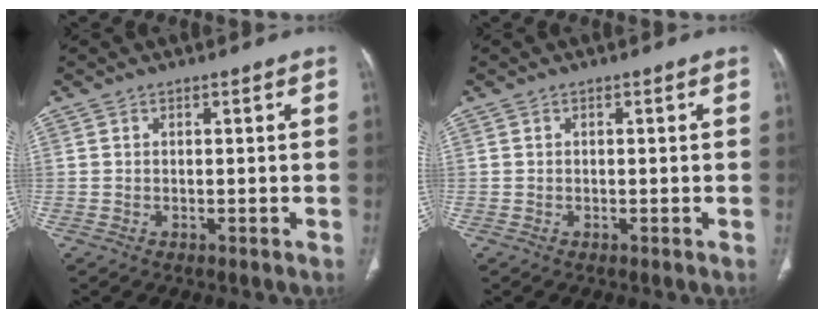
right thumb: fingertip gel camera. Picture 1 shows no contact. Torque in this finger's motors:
{"motor_torque": [-0.05, -0.24, -0.10, 0.25, -0.03]}